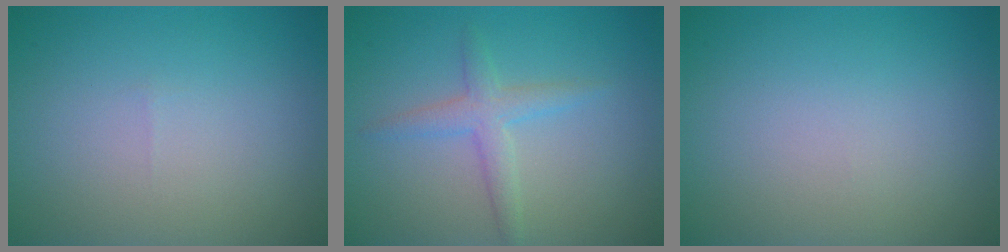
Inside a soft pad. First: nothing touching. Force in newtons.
{"total": 2.3, "press": 2.3, "slide": 0.0}
{"total": 0.0}